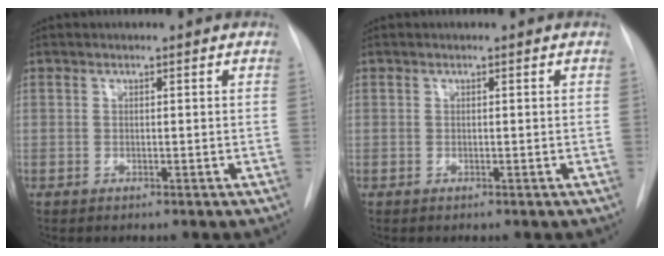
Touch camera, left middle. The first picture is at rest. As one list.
[{"total": 0.0}]